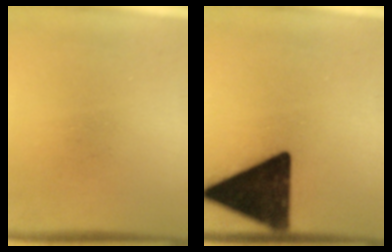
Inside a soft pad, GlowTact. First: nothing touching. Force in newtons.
{"total": 18.0}